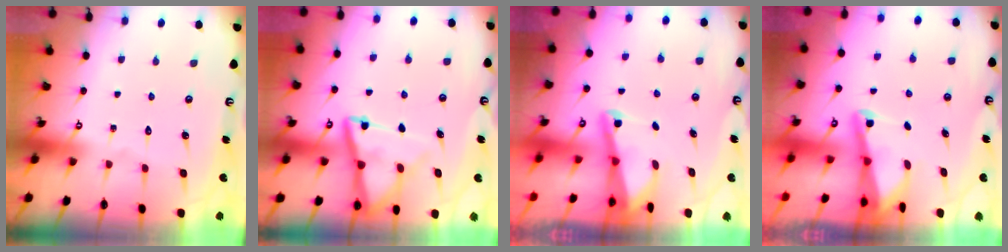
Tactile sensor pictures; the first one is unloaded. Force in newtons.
{"total": 11.0, "press": 10.9, "slide": 1.2}
{"total": 2.1, "press": 2.0, "slide": 0.3}
{"total": 2.2, "press": 2.2, "slide": 0.3}